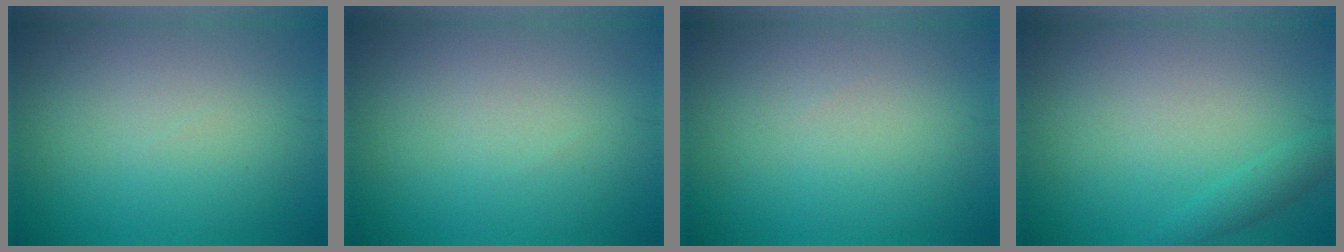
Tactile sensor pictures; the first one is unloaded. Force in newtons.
{"total": 0.0}
{"total": 0.0}
{"total": 1.3, "press": 1.3, "slide": 0.1}